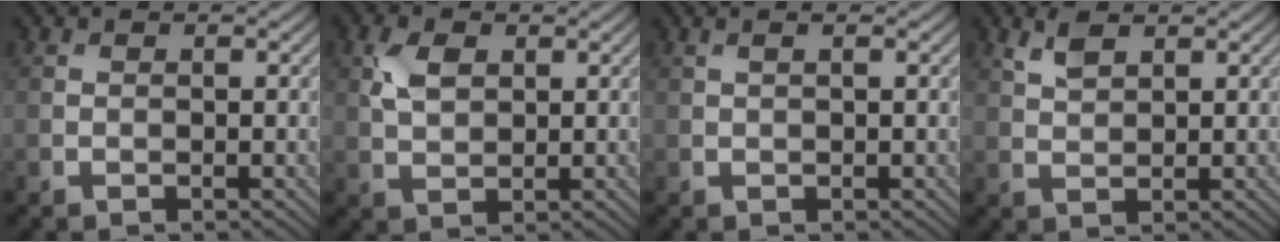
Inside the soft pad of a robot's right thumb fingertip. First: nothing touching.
{"total": 3.8, "force": [1.4, 2.3, 2.7], "torque": [-0.064, 0.005, 0.026]}
{"total": 0.9, "force": [0.5, 0.1, 0.8], "torque": [-0.017, 0.003, 0.009]}
{"total": 2.8, "force": [1.8, 1.2, 1.8], "torque": [-0.048, 0.003, 0.041]}